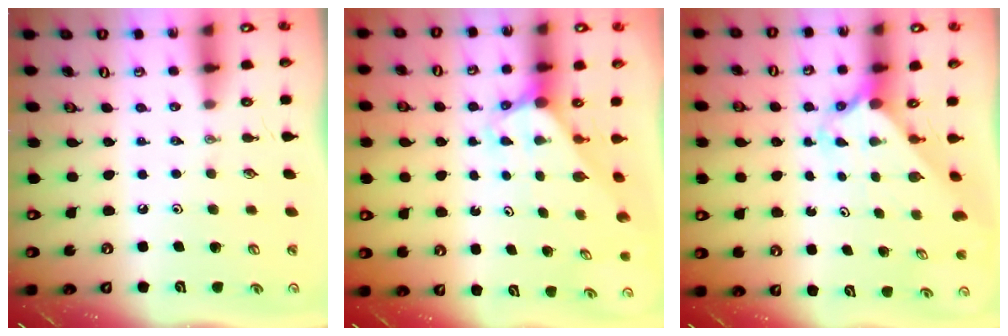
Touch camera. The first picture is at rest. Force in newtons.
{"total": 2.8, "press": 2.8, "slide": 0.2}
{"total": 2.1, "press": 2.1, "slide": 0.1}